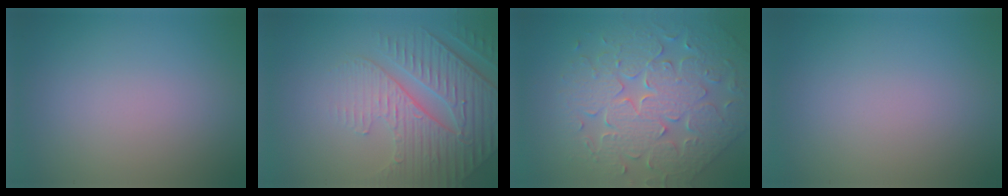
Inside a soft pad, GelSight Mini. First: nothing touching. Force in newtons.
{"total": 6.5, "press": 5.2, "slide": 3.9}
{"total": 6.8, "press": 6.0, "slide": 3.2}
{"total": 0.0}